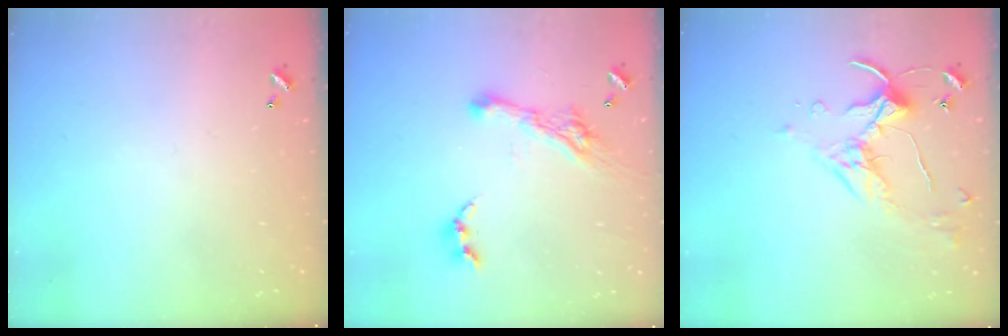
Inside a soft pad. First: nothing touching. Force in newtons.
{"total": 8.3, "press": 8.2, "slide": 1.2}
{"total": 4.3, "press": 4.2, "slide": 0.8}